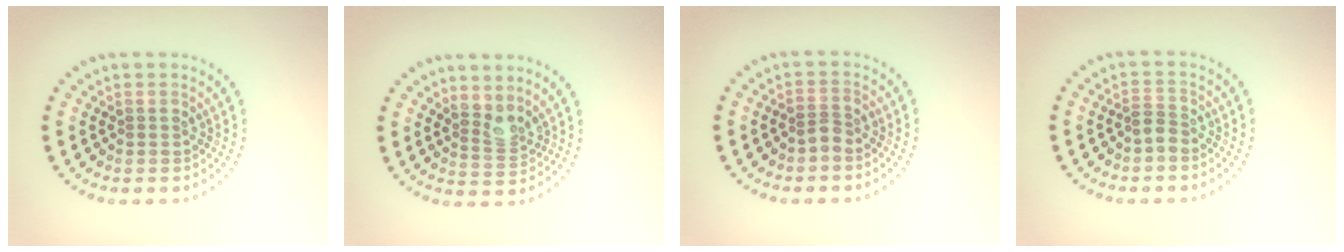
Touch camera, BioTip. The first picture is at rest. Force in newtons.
{"total": 2.0, "press": 1.6, "slide": 1.3}
{"total": 1.5, "press": 1.2, "slide": 0.9}
{"total": 1.4, "press": 1.1, "slide": 0.9}